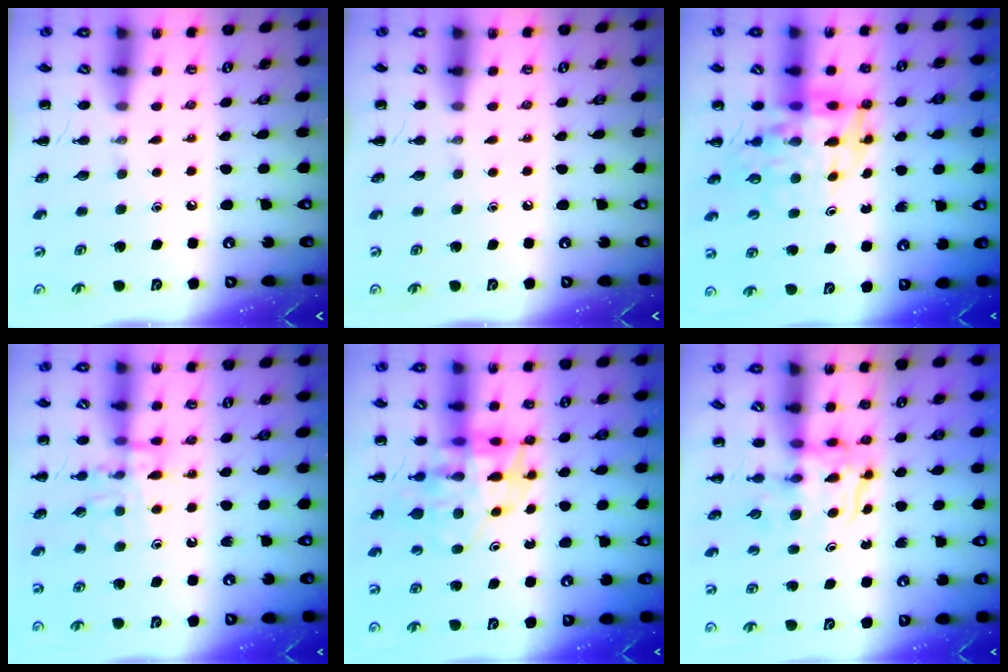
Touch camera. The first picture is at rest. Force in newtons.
{"total": 0.0}
{"total": 10.7, "press": 10.2, "slide": 3.2}
{"total": 12.1, "press": 12.1, "slide": 1.3}
{"total": 10.9, "press": 10.4, "slide": 3.3}
{"total": 3.6, "press": 3.6, "slide": 0.2}